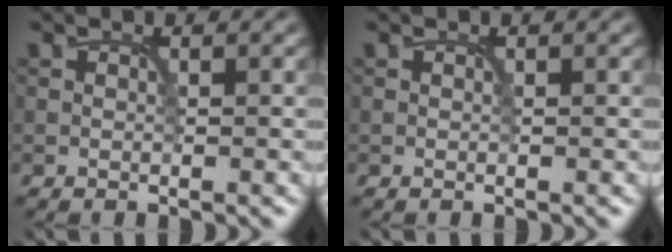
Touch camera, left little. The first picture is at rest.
{"total": 0.0}